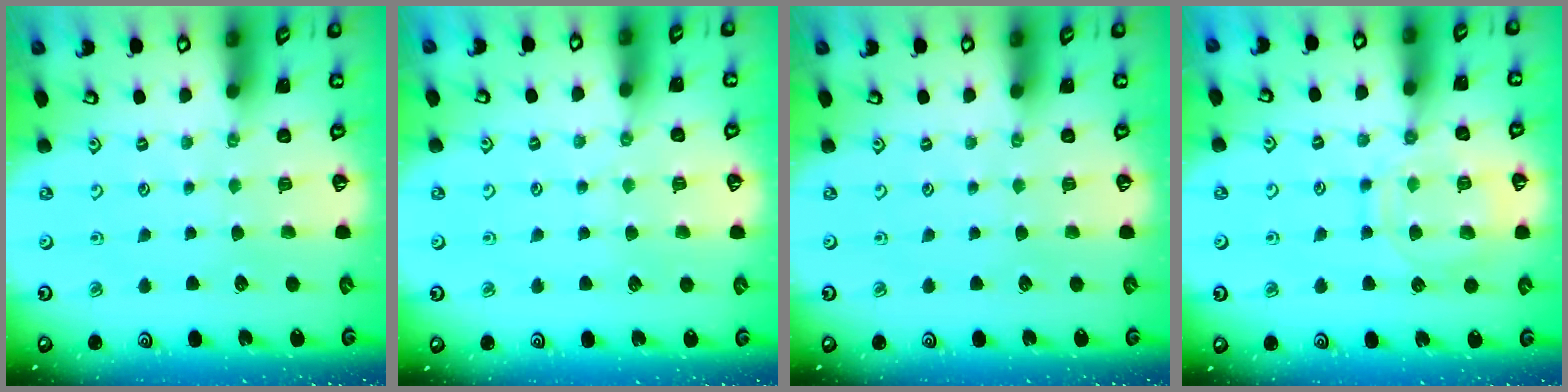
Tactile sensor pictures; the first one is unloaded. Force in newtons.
{"total": 2.7, "press": 2.7, "slide": 0.5}
{"total": 0.0}
{"total": 13.2, "press": 13.2, "slide": 1.3}